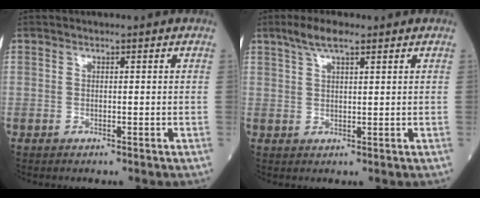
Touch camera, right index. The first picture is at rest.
{"total": 4.3, "force": [3.0, 0.8, 2.9], "torque": [-0.062, 0.014, 0.059]}